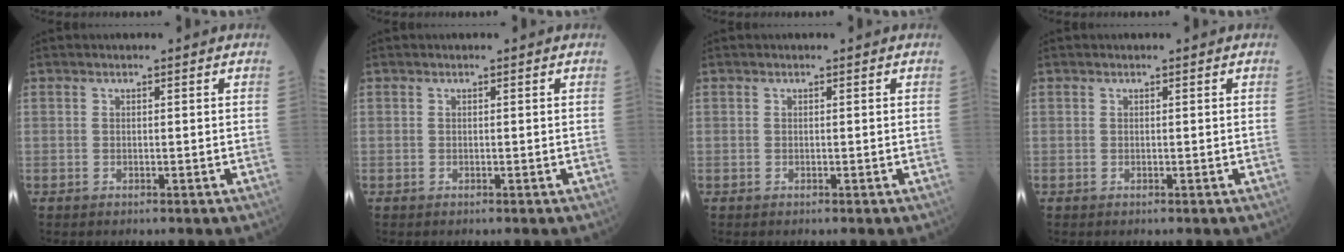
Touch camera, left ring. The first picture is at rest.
{"total": 0.0}
{"total": 0.0}
{"total": 0.0}